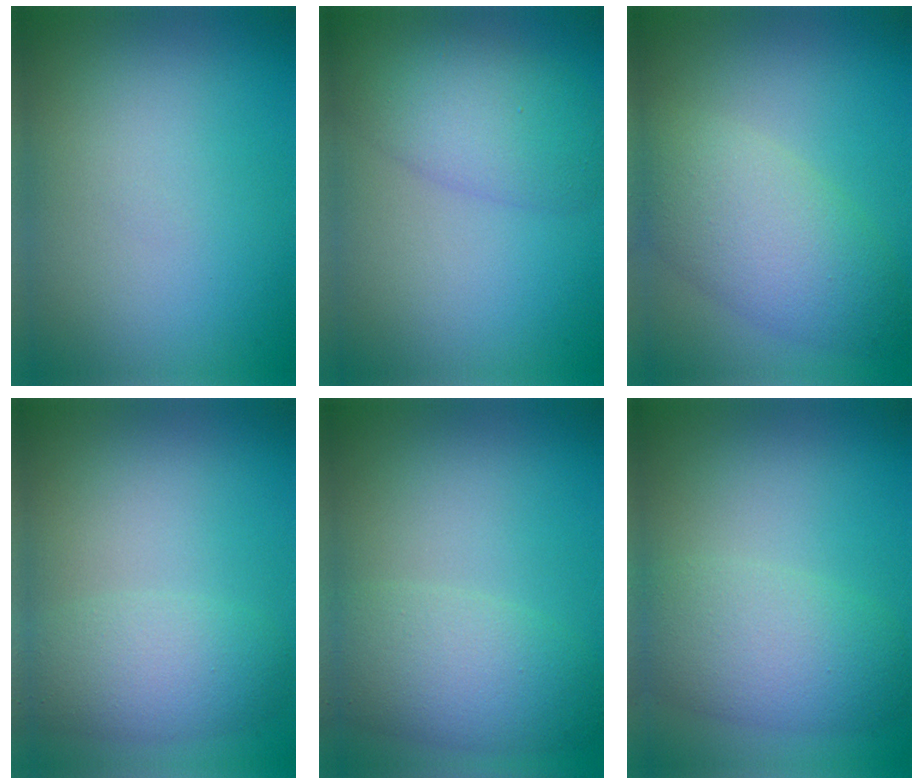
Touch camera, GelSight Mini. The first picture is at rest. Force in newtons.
{"total": 3.9, "press": 3.9, "slide": 0.4}
{"total": 6.4, "press": 6.3, "slide": 0.5}
{"total": 3.8, "press": 3.8, "slide": 0.2}
{"total": 5.2, "press": 5.2, "slide": 0.3}
{"total": 5.5, "press": 5.5, "slide": 0.3}